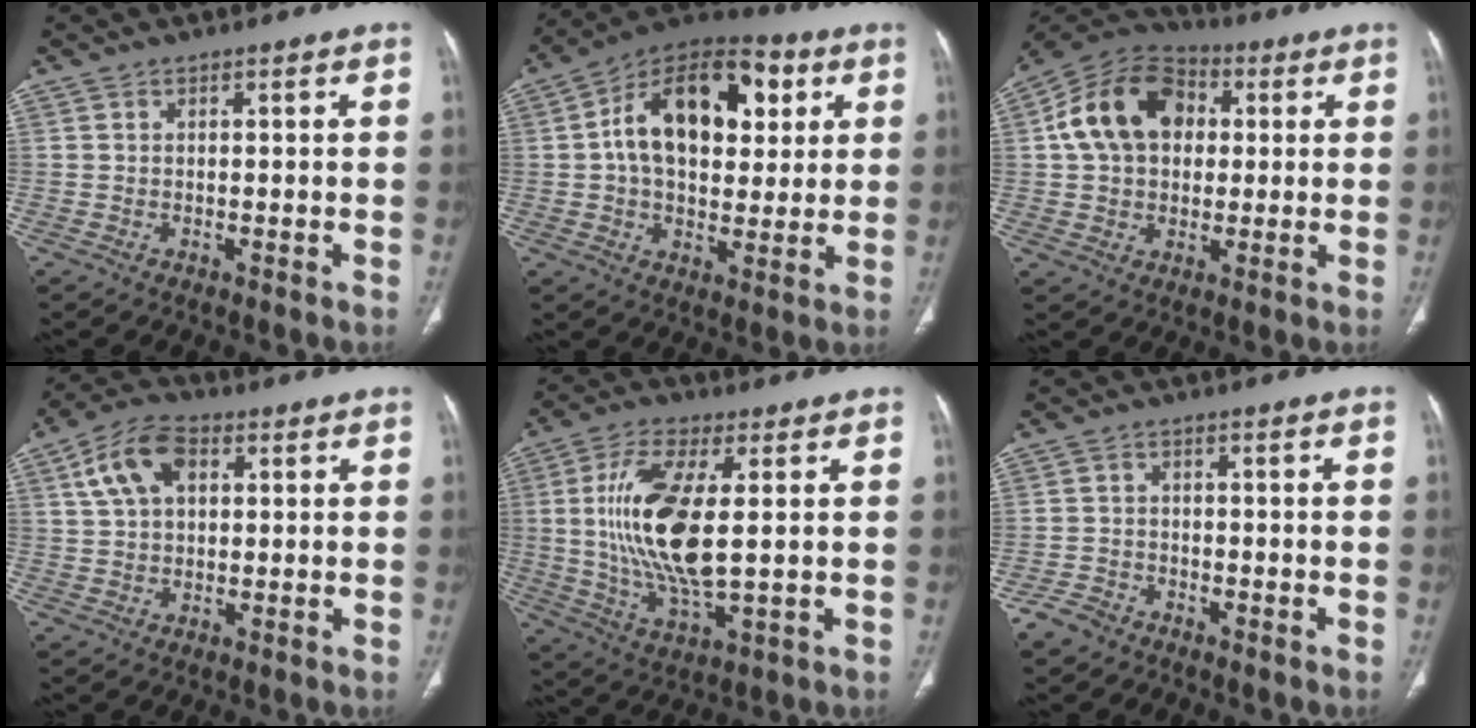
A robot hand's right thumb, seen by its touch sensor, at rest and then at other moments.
{"total": 20.5, "force": [4.8, 12.4, 15.6], "torque": [-0.213, 0.013, 0.067]}
{"total": 15.8, "force": [2.9, 11.8, 10.2], "torque": [-0.160, 0.020, 0.040]}
{"total": 9.6, "force": [3.2, 6.0, 6.8], "torque": [-0.123, 0.014, 0.053]}
{"total": 17.2, "force": [1.7, 6.5, 15.8], "torque": [-0.323, -0.015, 0.037]}
{"total": 3.7, "force": [-2.6, 2.4, 0.9], "torque": [-0.015, 0.012, -0.048]}